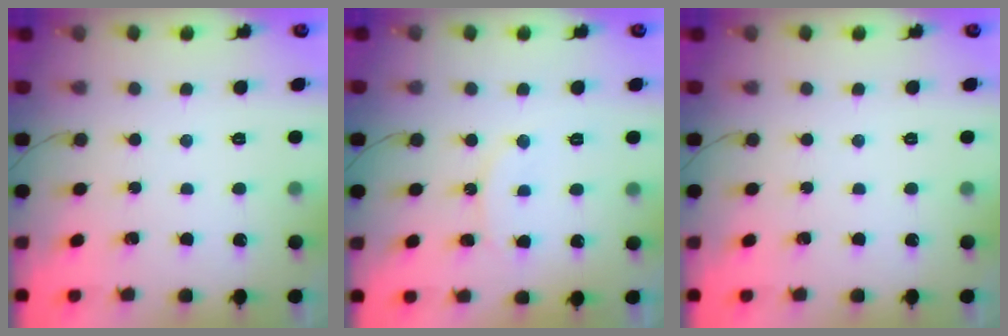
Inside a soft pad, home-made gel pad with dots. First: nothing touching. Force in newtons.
{"total": 7.7, "press": 7.6, "slide": 0.9}
{"total": 0.0}